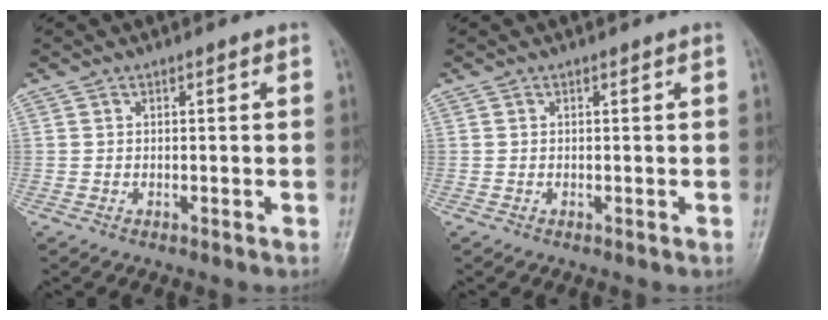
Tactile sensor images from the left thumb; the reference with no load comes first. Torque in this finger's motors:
{"motor_torque": [0.00, 0.00, -0.10, -0.10, 0.00]}